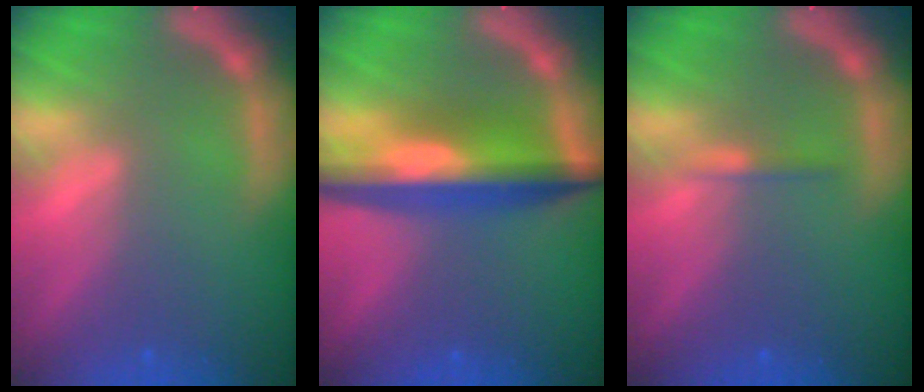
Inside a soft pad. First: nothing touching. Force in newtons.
{"total": 8.1}
{"total": 0.9}